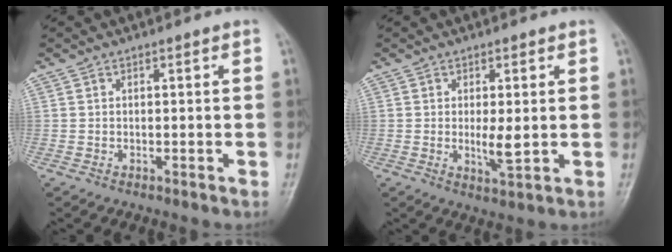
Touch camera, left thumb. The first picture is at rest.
{"total": 4.2, "force": [0.1, 1.2, 4.0], "torque": [-0.066, -0.012, 0.006]}